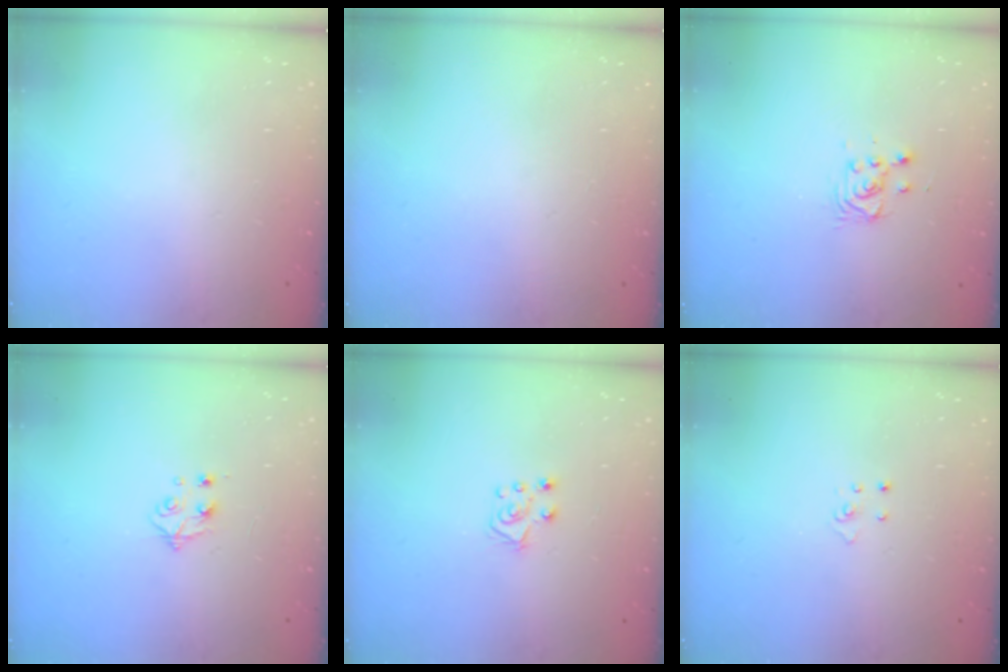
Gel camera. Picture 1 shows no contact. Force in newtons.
{"total": 0.0}
{"total": 3.1, "press": 3.1, "slide": 0.2}
{"total": 4.2, "press": 4.1, "slide": 0.8}
{"total": 6.8, "press": 6.8, "slide": 0.4}
{"total": 3.0, "press": 2.9, "slide": 0.3}